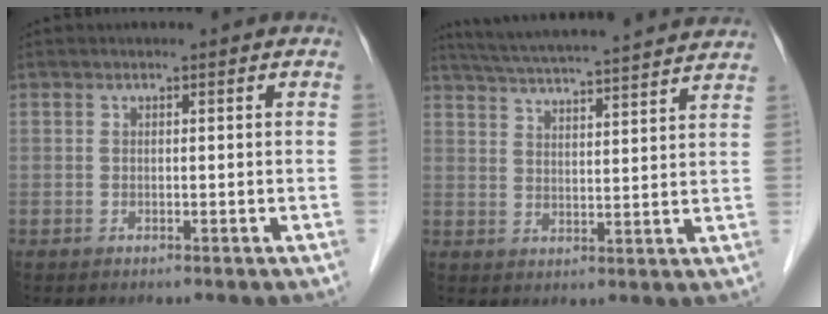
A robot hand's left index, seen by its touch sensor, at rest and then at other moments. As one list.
[{"total": 20.9, "force": [19.2, 0.3, 8.3], "torque": [-0.145, 0.014, 0.261]}]